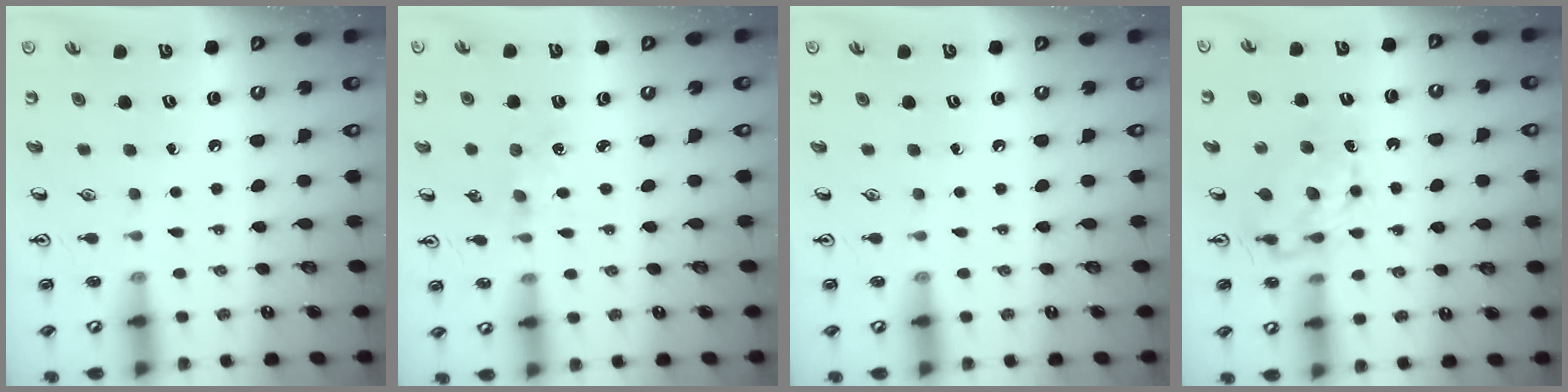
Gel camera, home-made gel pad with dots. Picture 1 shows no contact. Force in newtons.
{"total": 1.1, "press": 1.1, "slide": 0.2}
{"total": 0.0}
{"total": 6.9, "press": 6.8, "slide": 0.6}